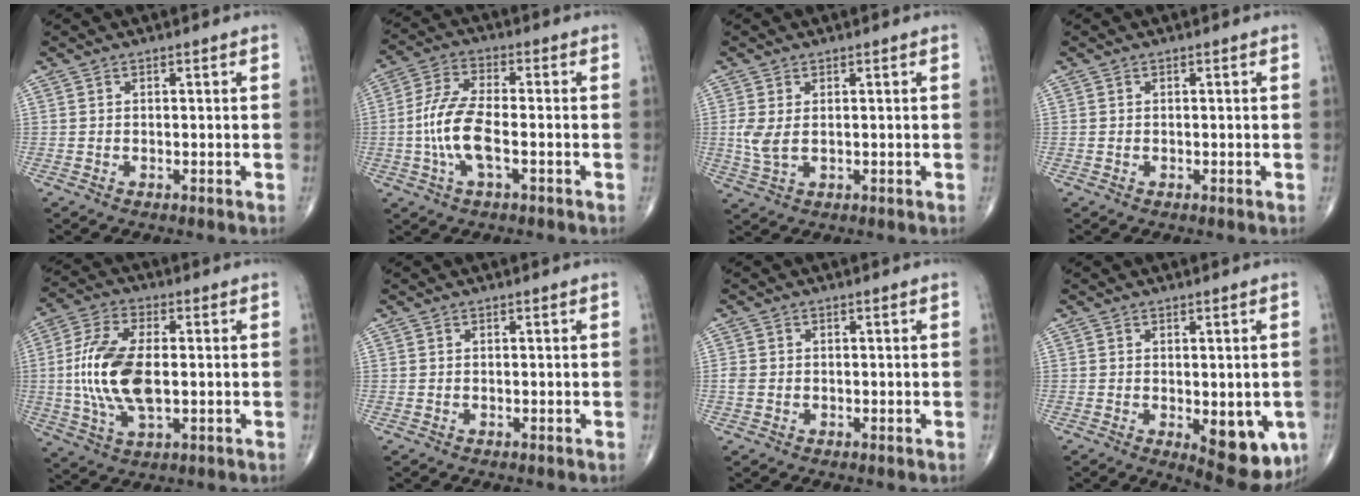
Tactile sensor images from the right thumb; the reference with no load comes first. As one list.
[{"total": 9.8, "force": [-2.1, 3.9, 8.8], "torque": [-0.195, 0.020, -0.043]}, {"total": 4.1, "force": [0.3, 2.4, 3.4], "torque": [-0.082, -0.004, 0.012]}, {"total": 0.0}, {"total": 14.6, "force": [-0.3, 7.2, 12.7], "torque": [-0.268, 0.001, -0.006]}, {"total": 0.0}, {"total": 1.7, "force": [-0.2, 1.5, 0.9], "torque": [-0.021, 0.000, -0.006]}, {"total": 10.4, "force": [-2.5, 4.5, 9.0], "torque": [-0.089, -0.015, -0.021]}]